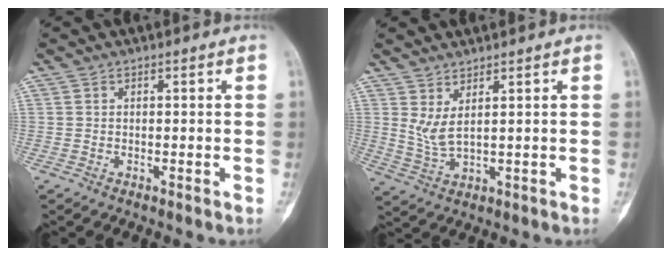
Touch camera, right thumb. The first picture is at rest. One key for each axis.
{"total": 4.6, "fx": 2.0, "fy": 1.1, "fz": 4.0, "tx": -0.090, "ty": -0.020, "tz": 0.051}